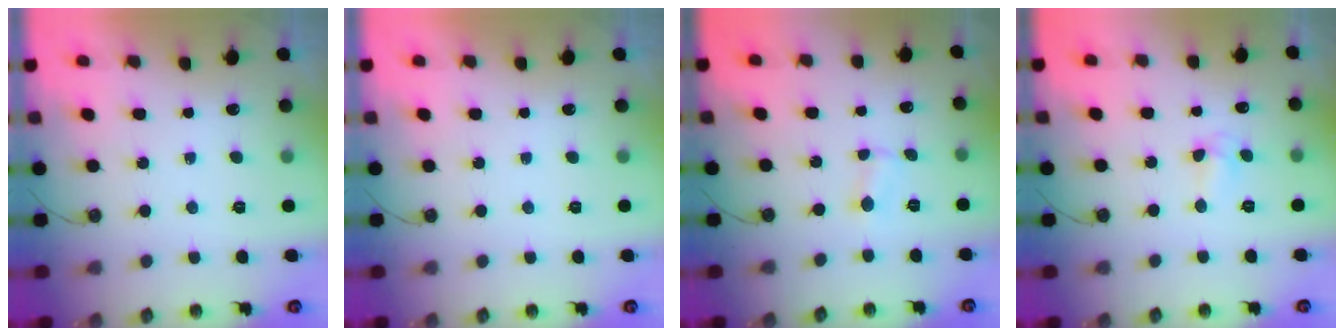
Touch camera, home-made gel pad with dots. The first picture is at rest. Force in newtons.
{"total": 0.0}
{"total": 1.4, "press": 1.3, "slide": 0.3}
{"total": 5.3, "press": 5.3, "slide": 0.6}